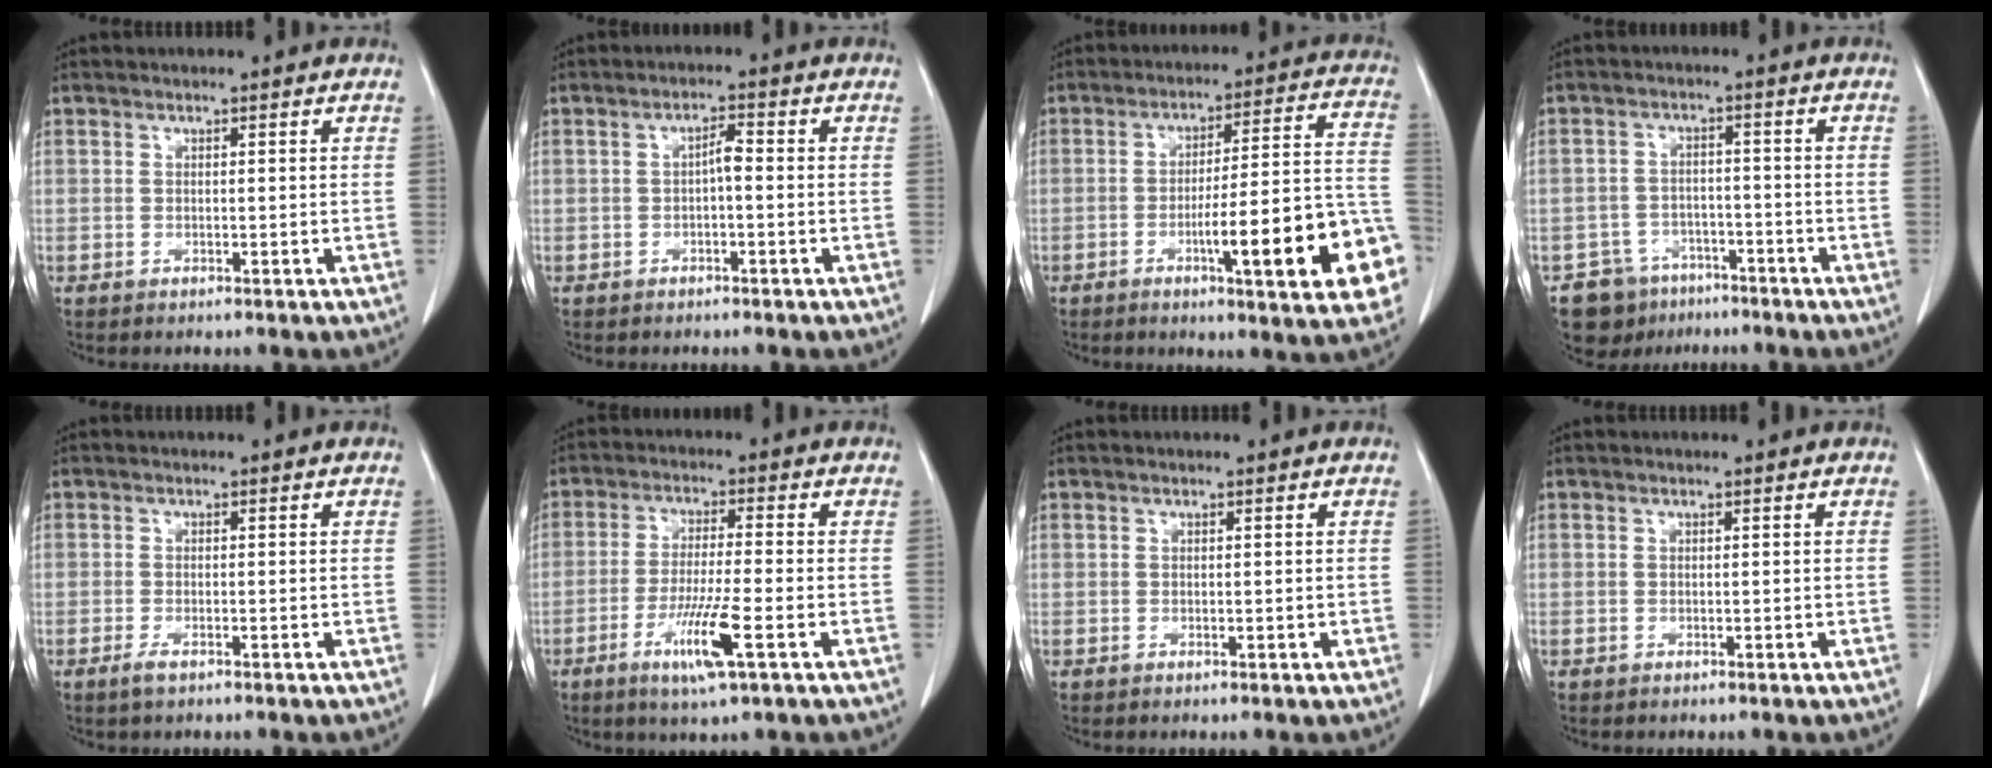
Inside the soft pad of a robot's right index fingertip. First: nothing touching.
{"total": 2.2, "force": [-0.3, 0.5, 2.1], "torque": [-0.035, 0.007, -0.006]}
{"total": 18.6, "force": [-6.6, 2.0, 17.2], "torque": [-0.168, 0.020, -0.082]}
{"total": 6.9, "force": [-4.8, 5.0, 0.3], "torque": [0.004, 0.016, -0.070]}
{"total": 1.5, "force": [-0.9, 0.3, 1.1], "torque": [-0.023, -0.003, -0.015]}
{"total": 8.4, "force": [-3.6, 0.0, 7.6], "torque": [-0.145, -0.020, -0.066]}
{"total": 0.0}
{"total": 0.0}